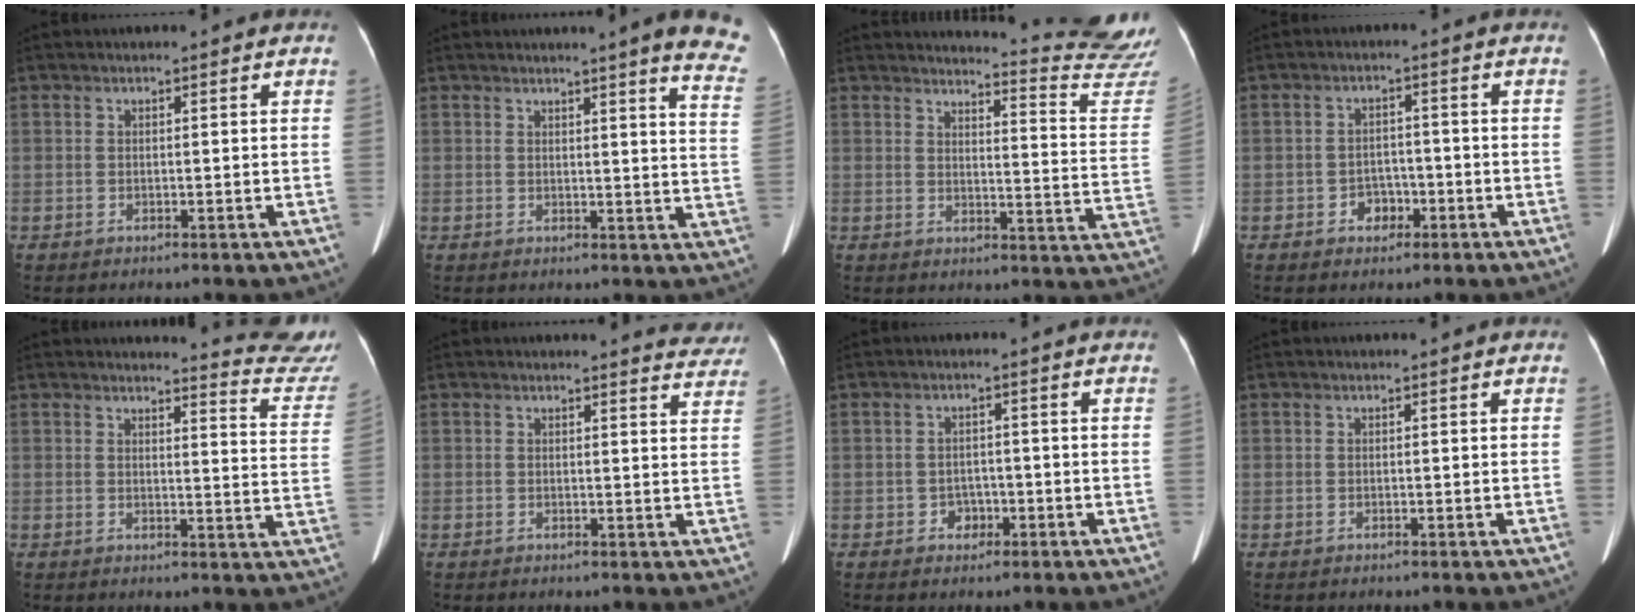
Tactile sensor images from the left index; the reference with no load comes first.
{"total": 10.7, "force": [8.7, -0.2, 6.3], "torque": [-0.055, -0.049, 0.069]}
{"total": 16.8, "force": [16.6, -1.7, 1.7], "torque": [-0.014, -0.149, 0.165]}
{"total": 3.3, "force": [-1.5, 2.5, 1.5], "torque": [-0.021, 0.009, -0.020]}
{"total": 10.8, "force": [10.7, -1.2, -0.4], "torque": [0.002, -0.110, 0.099]}
{"total": 5.7, "force": [5.6, 0.8, 0.4], "torque": [0.011, -0.028, 0.032]}
{"total": 2.3, "force": [-1.0, 1.9, 0.9], "torque": [-0.010, 0.006, -0.012]}
{"total": 0.0}